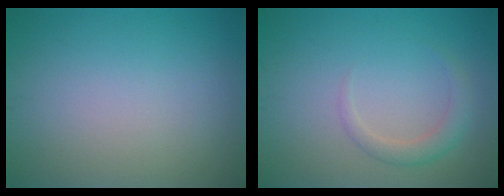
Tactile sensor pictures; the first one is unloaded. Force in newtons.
{"total": 1.9, "press": 1.9, "slide": 0.2}